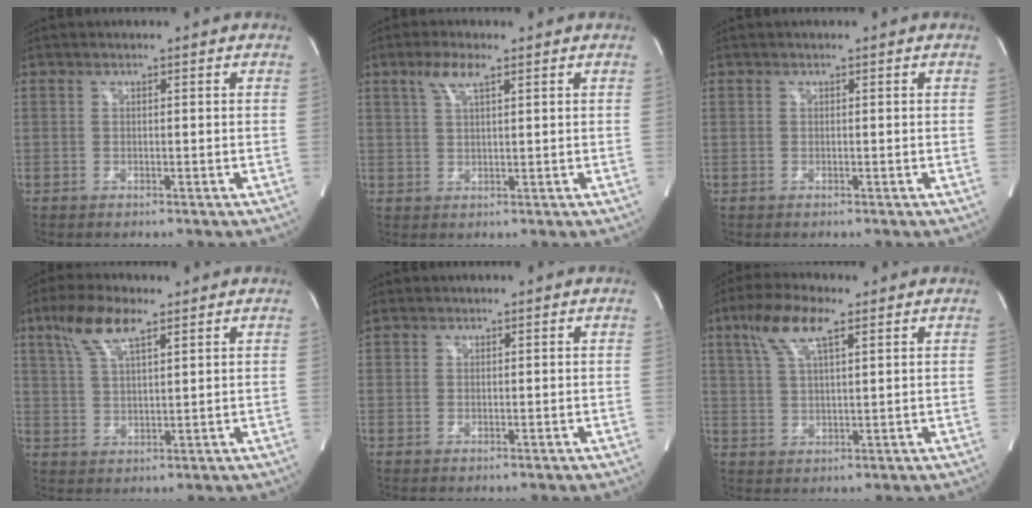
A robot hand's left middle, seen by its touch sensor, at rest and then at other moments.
{"total": 3.9, "force": [2.2, 0.7, 3.1], "torque": [-0.071, 0.008, 0.047]}
{"total": 0.0}
{"total": 7.8, "force": [4.8, 1.9, 5.9], "torque": [-0.129, 0.015, 0.097]}
{"total": 1.6, "force": [1.4, 0.9, 0.2], "torque": [-0.013, 0.017, 0.030]}
{"total": 8.2, "force": [4.5, 1.9, 6.5], "torque": [-0.139, 0.018, 0.089]}